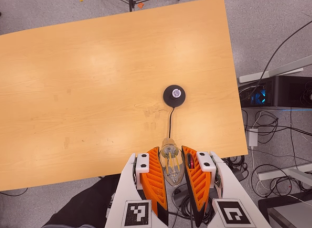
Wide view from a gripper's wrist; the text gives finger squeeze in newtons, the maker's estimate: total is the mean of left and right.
{"total": 21.1, "left": 24.3, "right": 17.8}